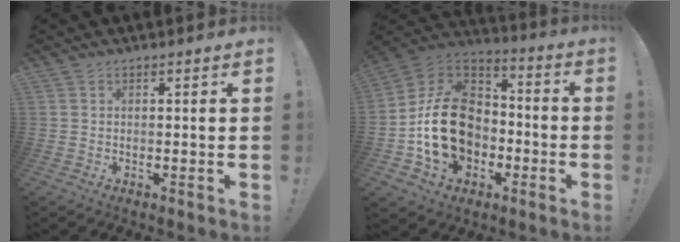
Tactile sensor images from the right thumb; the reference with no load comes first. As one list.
[{"total": 21.5, "force": [-4.4, 16.2, 13.4], "torque": [-0.241, 0.037, -0.059]}]